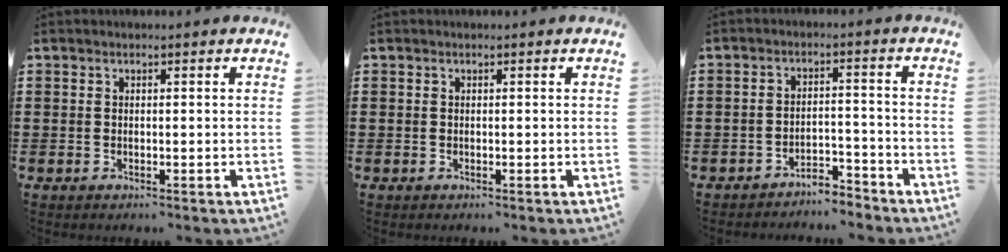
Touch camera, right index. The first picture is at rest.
{"total": 0.0}
{"total": 3.9, "force": [-3.9, 0.3, 0.5], "torque": [-0.014, 0.004, -0.079]}